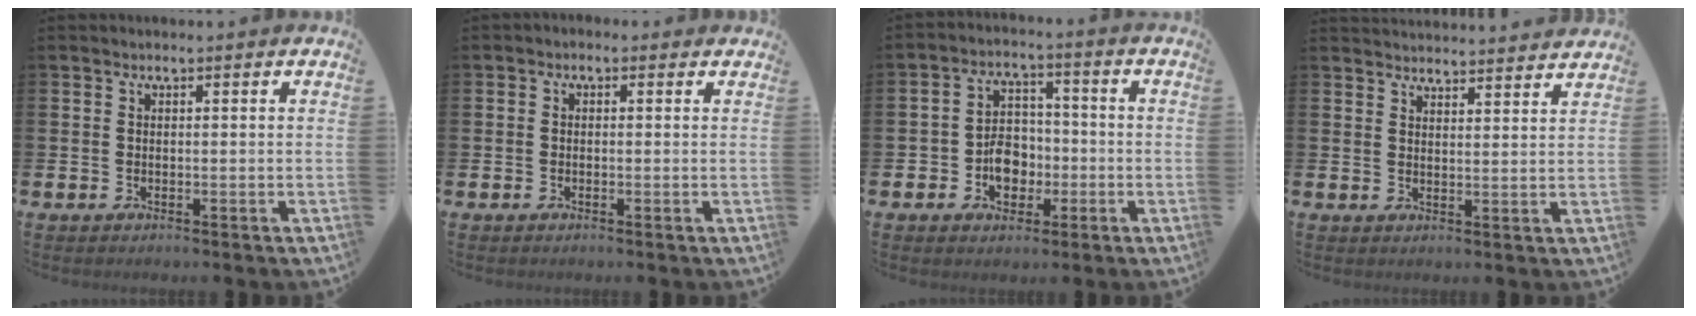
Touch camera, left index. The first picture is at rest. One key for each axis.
{"total": 0.7, "fx": -0.4, "fy": 0.5, "fz": 0.2, "tx": -0.004, "ty": 0.003, "tz": -0.010}
{"total": 5.5, "fx": -1.6, "fy": 4.3, "fz": 3.0, "tx": -0.045, "ty": 0.007, "tz": -0.035}
{"total": 3.7, "fx": 3.7, "fy": 0.1, "fz": -0.1, "tx": -0.006, "ty": -0.025, "tz": 0.067}